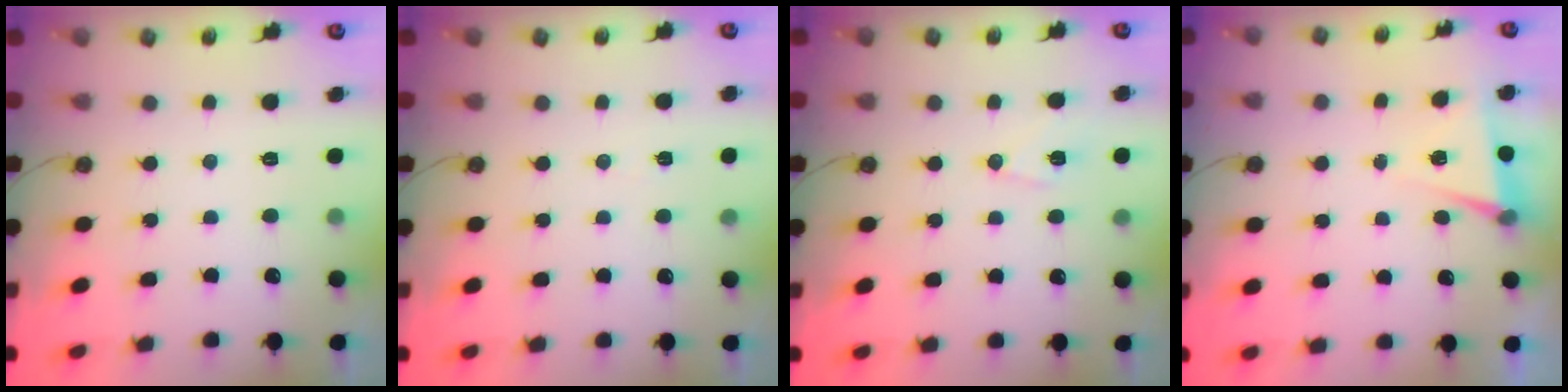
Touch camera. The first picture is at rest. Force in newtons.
{"total": 3.1, "press": 2.4, "slide": 2.0}
{"total": 8.2, "press": 8.2, "slide": 0.7}
{"total": 5.1, "press": 2.5, "slide": 4.5}